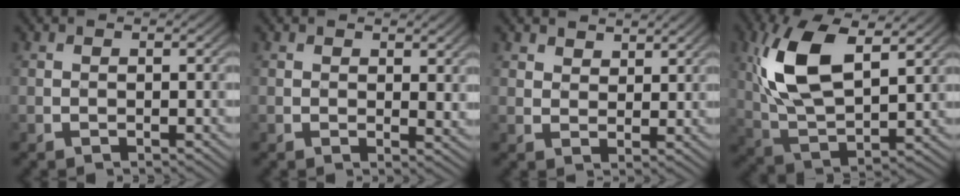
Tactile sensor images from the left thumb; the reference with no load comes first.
{"total": 3.2, "force": [1.8, 2.0, 1.7], "torque": [-0.041, -0.004, 0.033]}
{"total": 3.8, "force": [2.7, 2.2, 1.3], "torque": [-0.038, -0.010, 0.050]}
{"total": 13.0, "force": [4.6, 6.9, 10.1], "torque": [-0.230, 0.010, 0.088]}